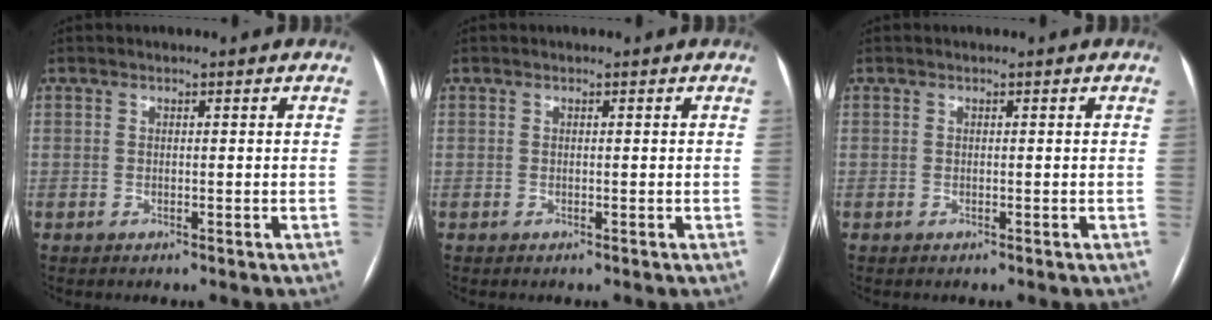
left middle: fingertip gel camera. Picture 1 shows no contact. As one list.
[{"total": 0.0}, {"total": 0.0}]